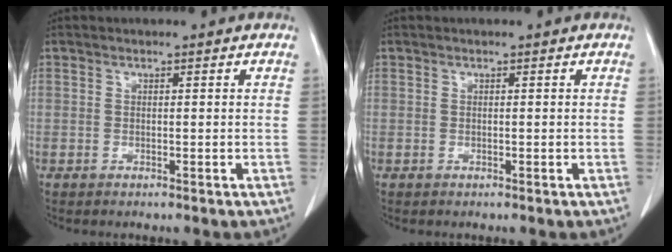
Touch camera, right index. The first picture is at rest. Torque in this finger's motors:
{"motor_torque": [0.00, 0.00, 0.00, 0.00]}